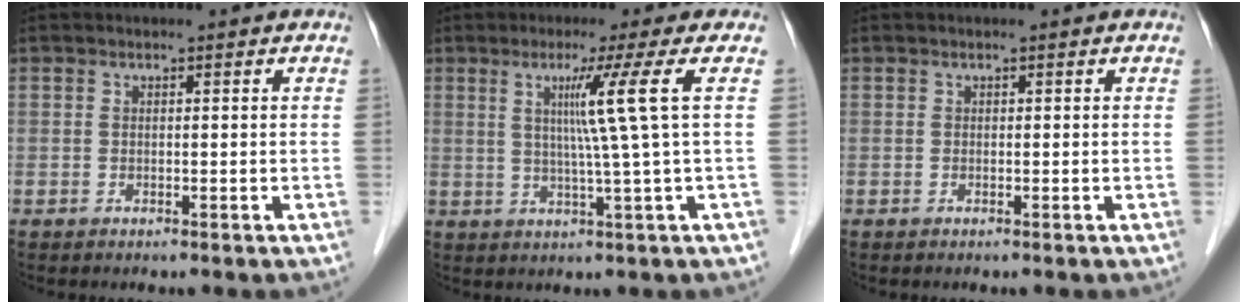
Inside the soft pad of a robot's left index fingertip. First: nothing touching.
{"total": 7.0, "force": [1.7, -2.7, 6.2], "torque": [-0.116, -0.007, 0.039]}
{"total": 0.0}